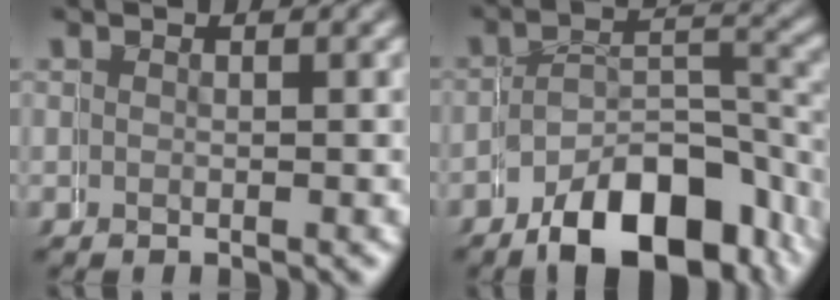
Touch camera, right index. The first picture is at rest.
{"total": 8.6, "force": [-5.8, 4.1, 4.8], "torque": [-0.054, -0.019, -0.083]}